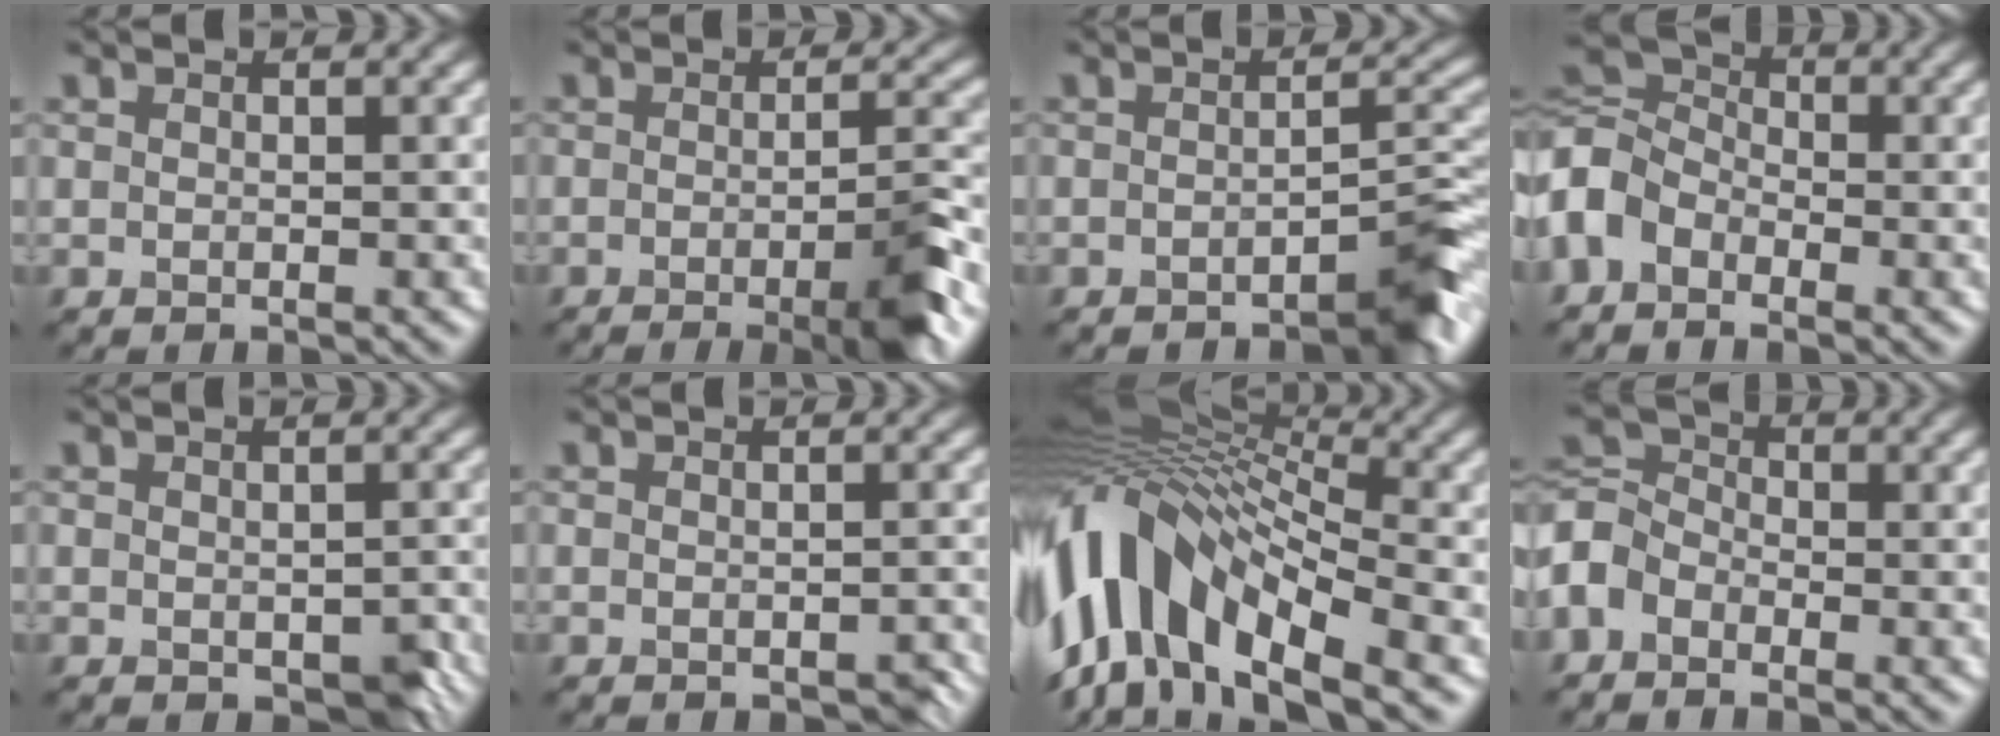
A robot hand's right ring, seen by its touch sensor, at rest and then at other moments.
{"total": 5.6, "force": [-2.2, 1.2, 5.0], "torque": [-0.063, -0.006, -0.036]}
{"total": 3.3, "force": [-2.4, 0.3, 2.2], "torque": [-0.024, 0.012, -0.039]}
{"total": 5.4, "force": [-2.0, 4.0, 3.1], "torque": [-0.072, 0.011, -0.061]}
{"total": 2.4, "force": [-0.7, 1.4, 1.8], "torque": [-0.025, -0.012, -0.001]}
{"total": 0.9, "force": [-0.5, 0.6, 0.6], "torque": [-0.011, -0.006, -0.004]}
{"total": 13.8, "force": [-2.5, 7.6, 11.3], "torque": [-0.219, 0.022, -0.050]}
{"total": 4.2, "force": [-1.9, 3.1, 2.0], "torque": [-0.048, 0.011, -0.057]}